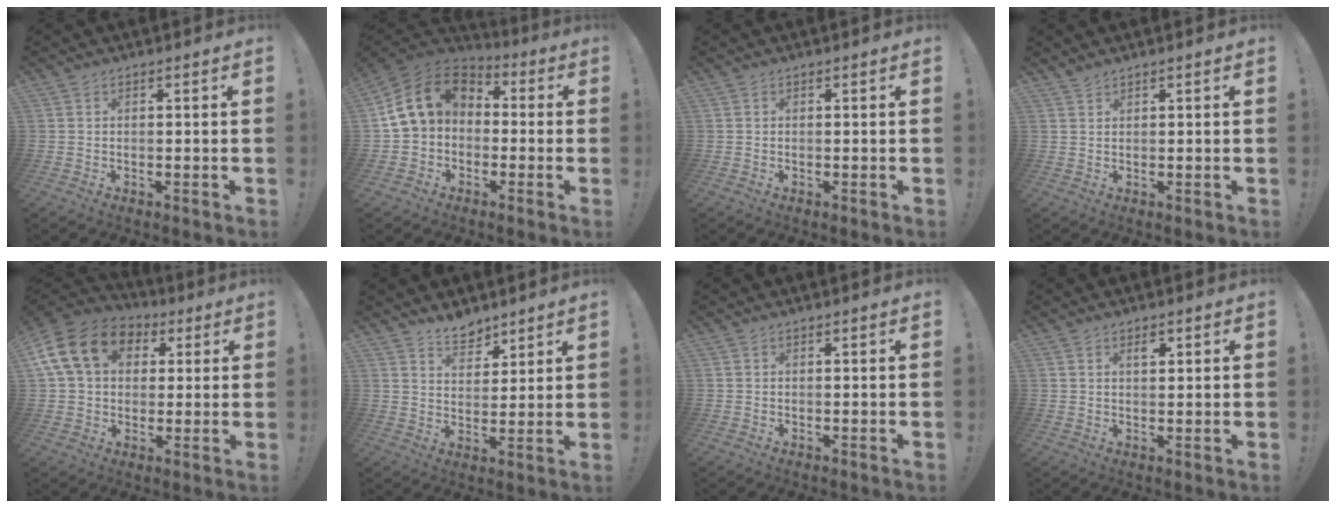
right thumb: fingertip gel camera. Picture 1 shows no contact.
{"total": 13.7, "force": [2.2, 10.5, 8.5], "torque": [-0.158, 0.012, 0.042]}
{"total": 0.0}
{"total": 1.4, "force": [1.3, 0.4, 0.4], "torque": [-0.003, -0.003, 0.023]}
{"total": 17.2, "force": [5.4, 12.7, 10.3], "torque": [-0.159, -0.003, 0.101]}
{"total": 7.1, "force": [5.8, 3.6, 1.7], "torque": [-0.023, -0.042, 0.111]}
{"total": 0.0}
{"total": 2.1, "force": [1.2, 1.0, 1.5], "torque": [-0.014, -0.005, 0.017]}